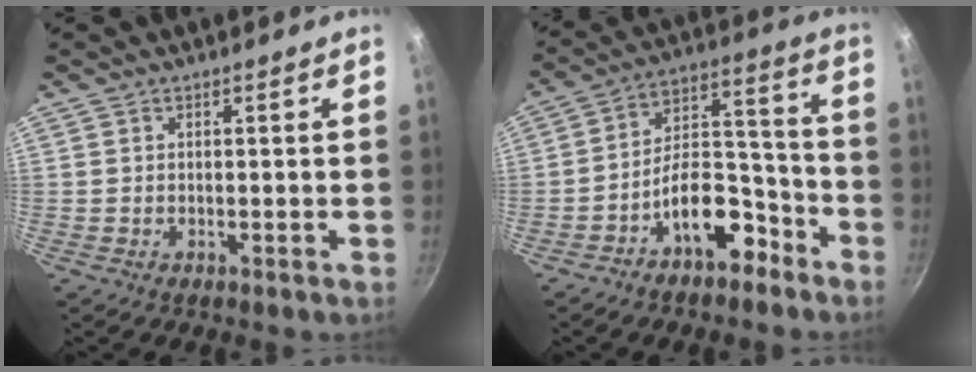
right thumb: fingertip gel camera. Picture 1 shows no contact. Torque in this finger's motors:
{"motor_torque": [1.96, 1.04, 0.94, -0.76, 0.10]}